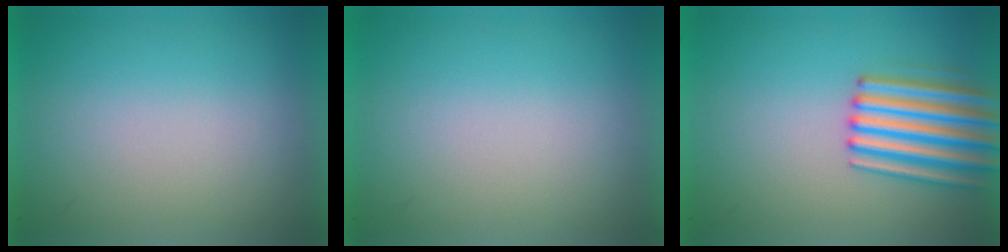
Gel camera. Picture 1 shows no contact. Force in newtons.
{"total": 0.0}
{"total": 4.7}